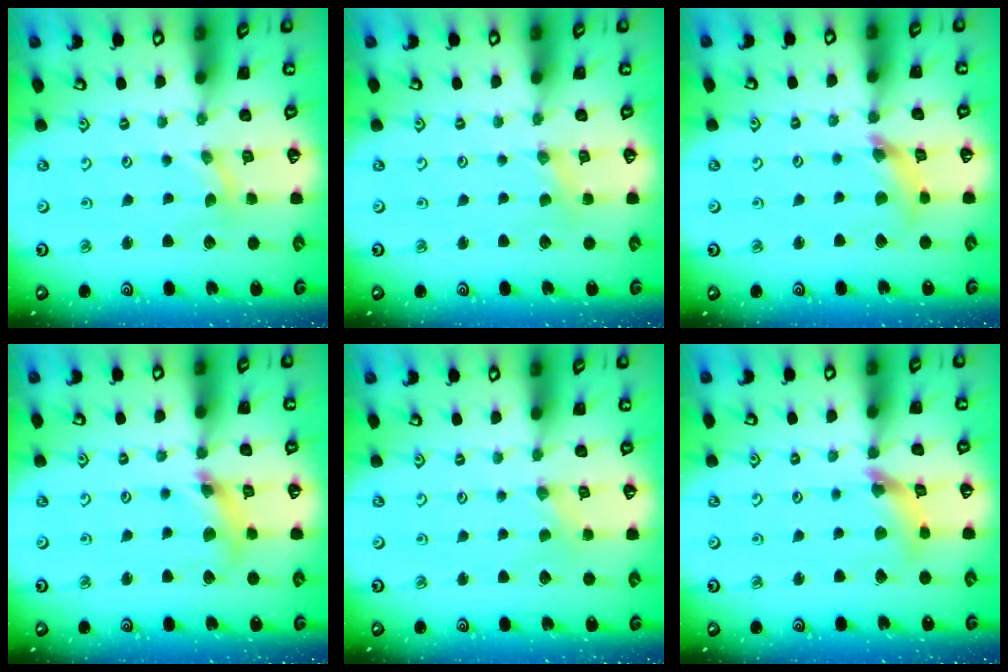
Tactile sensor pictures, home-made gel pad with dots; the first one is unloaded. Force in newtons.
{"total": 1.2, "press": 1.2, "slide": 0.3}
{"total": 6.9, "press": 6.8, "slide": 0.8}
{"total": 10.4, "press": 10.3, "slide": 1.3}
{"total": 0.0}
{"total": 8.0, "press": 7.9, "slide": 0.8}